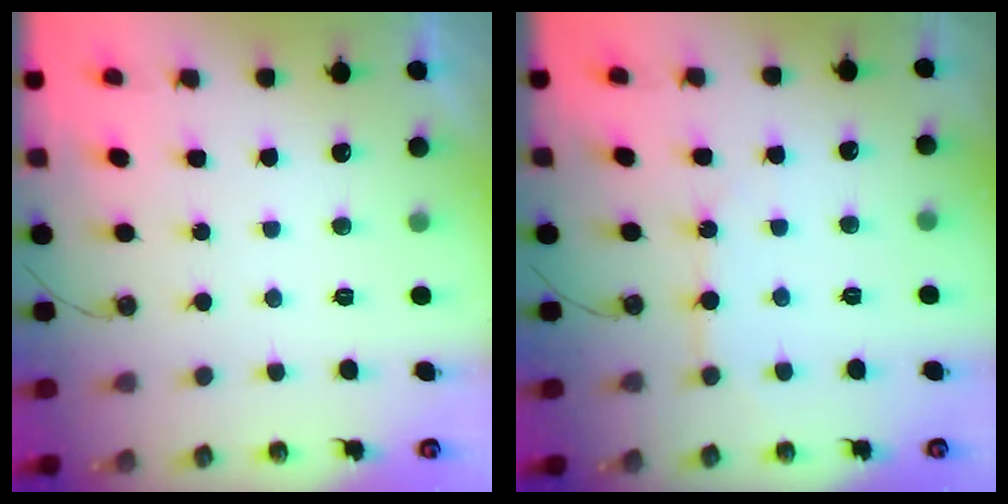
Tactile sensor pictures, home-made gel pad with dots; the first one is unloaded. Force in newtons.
{"total": 5.4, "press": 5.4, "slide": 0.5}